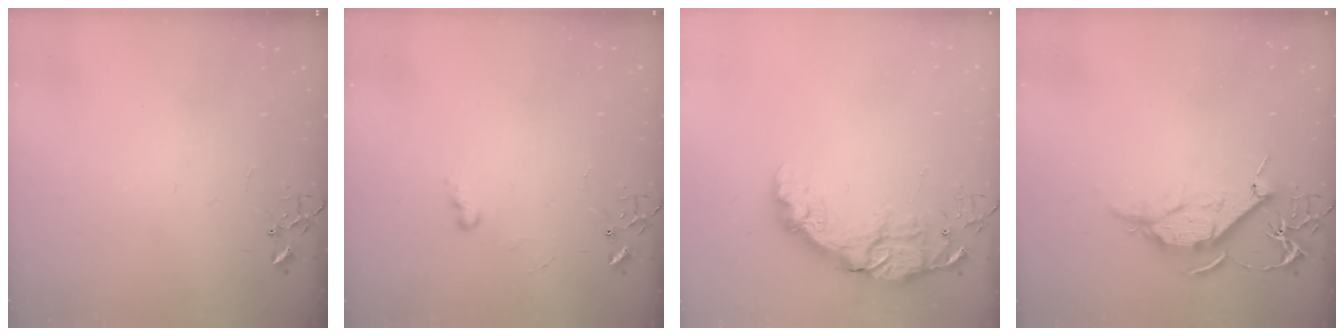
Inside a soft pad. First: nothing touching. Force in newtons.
{"total": 5.5, "press": 5.5, "slide": 0.7}
{"total": 15.6, "press": 15.6, "slide": 0.9}
{"total": 12.0, "press": 12.0, "slide": 1.0}